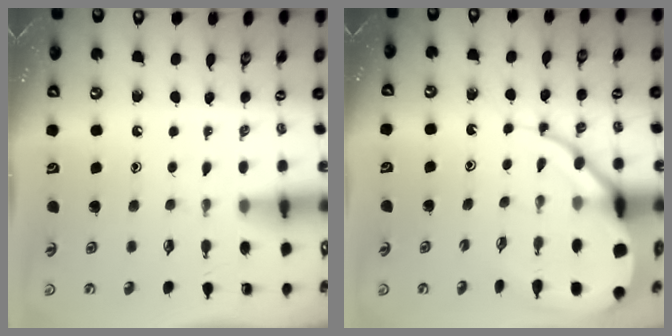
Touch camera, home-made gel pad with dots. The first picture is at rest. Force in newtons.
{"total": 10.6, "press": 10.6, "slide": 1.0}